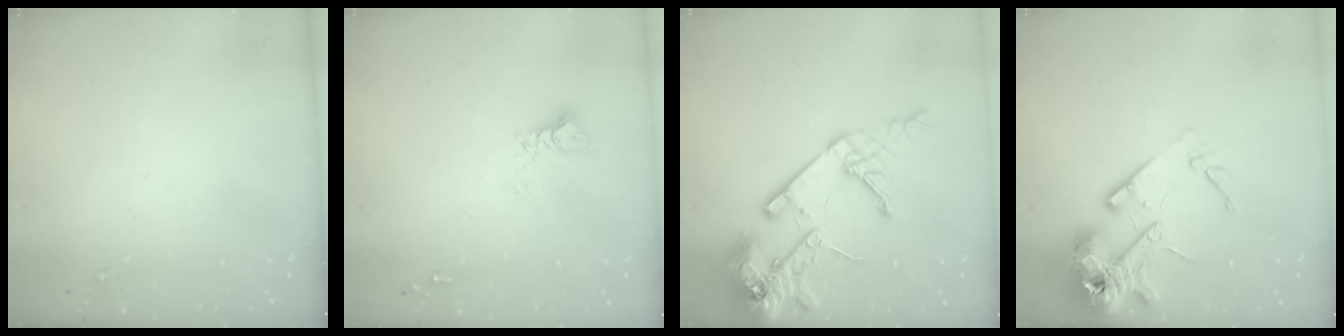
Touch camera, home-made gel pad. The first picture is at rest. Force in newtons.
{"total": 7.3, "press": 7.3, "slide": 0.7}
{"total": 18.4, "press": 18.2, "slide": 2.5}
{"total": 16.3, "press": 16.2, "slide": 2.3}